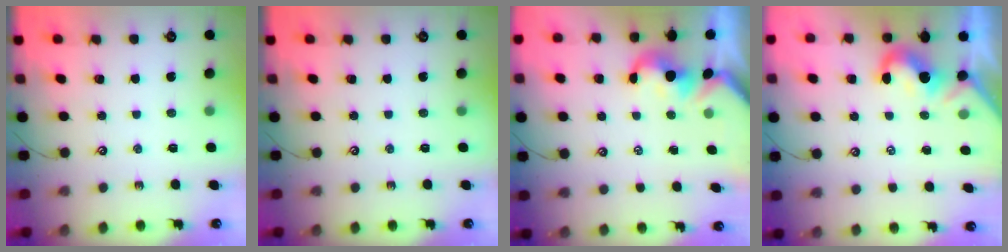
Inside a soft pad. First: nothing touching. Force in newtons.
{"total": 0.0}
{"total": 0.5, "press": 0.2, "slide": 0.5}
{"total": 1.5, "press": 1.2, "slide": 0.9}